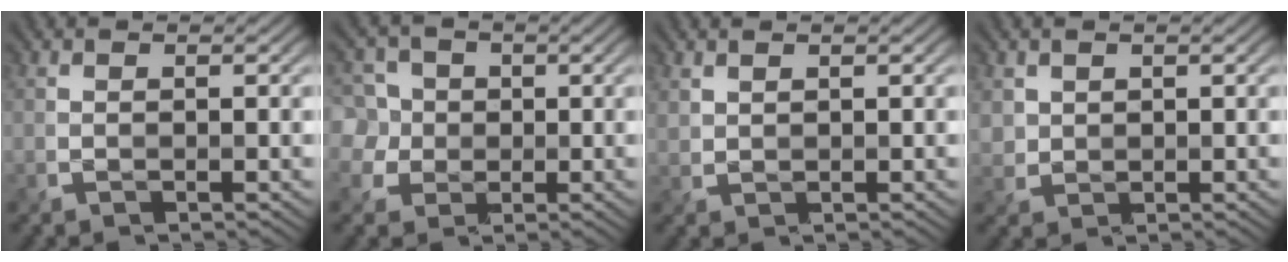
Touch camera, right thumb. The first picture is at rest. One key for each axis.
{"total": 7.3, "fx": 1.4, "fy": 6.5, "fz": 2.9, "tx": -0.088, "ty": 0.029, "tz": 0.009}
{"total": 1.1, "fx": 1.0, "fy": 0.4, "fz": 0.3, "tx": -0.015, "ty": 0.000, "tz": 0.029}
{"total": 2.0, "fx": 1.2, "fy": 1.6, "fz": 0.2, "tx": -0.014, "ty": -0.003, "tz": 0.029}